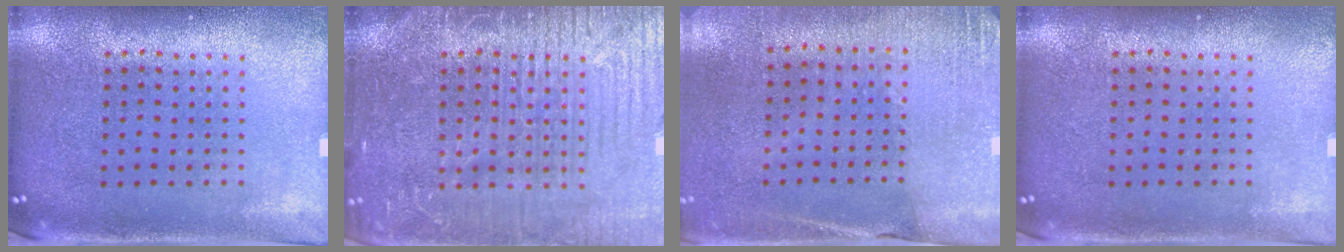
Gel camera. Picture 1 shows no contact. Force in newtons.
{"total": 7.2, "press": 7.1, "slide": 0.8}
{"total": 2.6, "press": 2.4, "slide": 1.0}
{"total": 0.0}